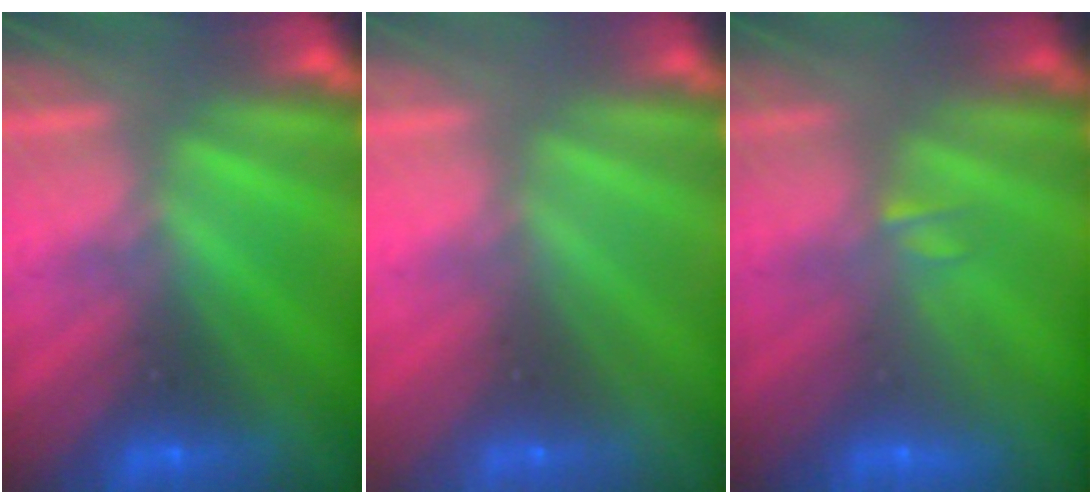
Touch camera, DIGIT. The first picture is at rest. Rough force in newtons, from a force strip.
{"total": 2.5}
{"total": 2.2}